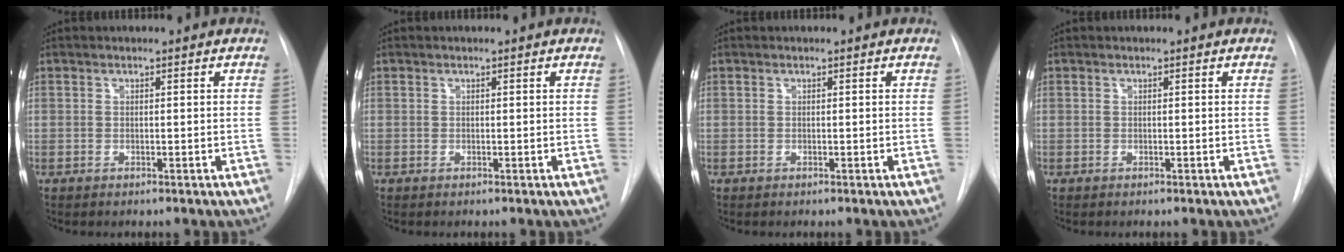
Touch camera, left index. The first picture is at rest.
{"total": 0.0}
{"total": 0.0}
{"total": 0.0}